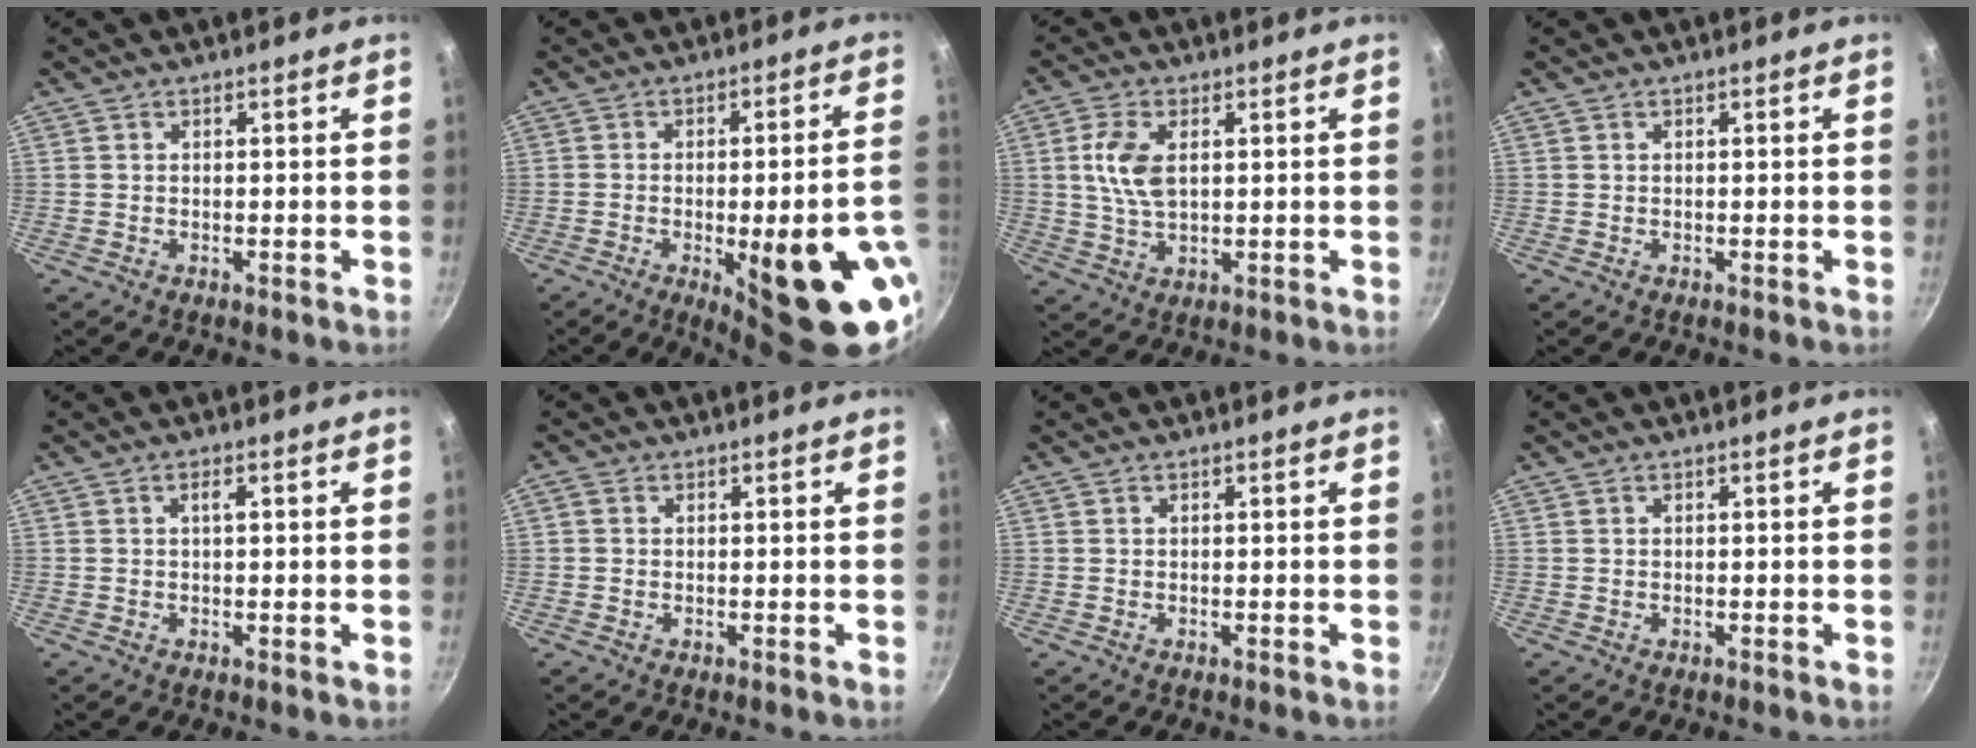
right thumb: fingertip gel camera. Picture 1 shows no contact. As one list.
[{"total": 21.6, "force": [-7.7, 5.8, 19.3], "torque": [-0.208, 0.019, -0.091]}, {"total": 7.6, "force": [1.6, 4.2, 6.2], "torque": [-0.118, -0.001, 0.030]}, {"total": 0.0}, {"total": 1.7, "force": [0.3, 0.5, 1.6], "torque": [-0.028, 0.001, 0.004]}, {"total": 0.8, "force": [0.0, 0.6, 0.5], "torque": [-0.011, 0.004, -0.001]}, {"total": 0.0}, {"total": 0.0}]